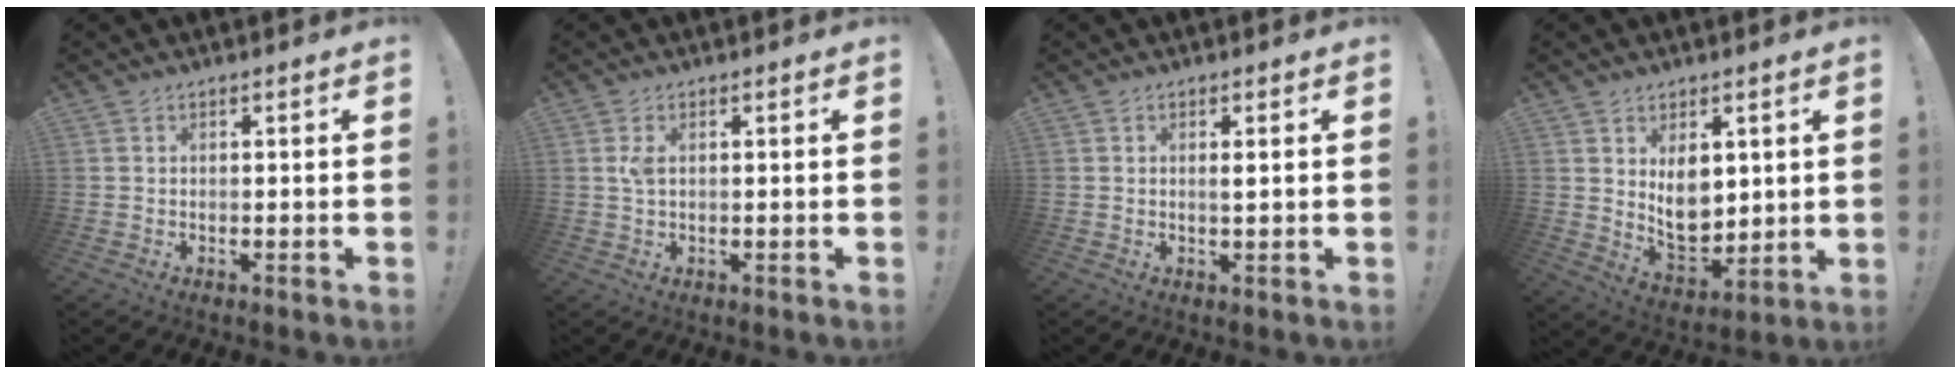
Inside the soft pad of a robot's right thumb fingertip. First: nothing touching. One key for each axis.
{"total": 2.4, "fx": 0.6, "fy": 1.0, "fz": 2.1, "tx": -0.036, "ty": 0.000, "tz": 0.008}
{"total": 1.4, "fx": 0.4, "fy": -0.1, "fz": 1.3, "tx": -0.010, "ty": -0.009, "tz": 0.003}
{"total": 10.7, "fx": 3.6, "fy": 7.4, "fz": 6.9, "tx": -0.098, "ty": -0.033, "tz": 0.070}